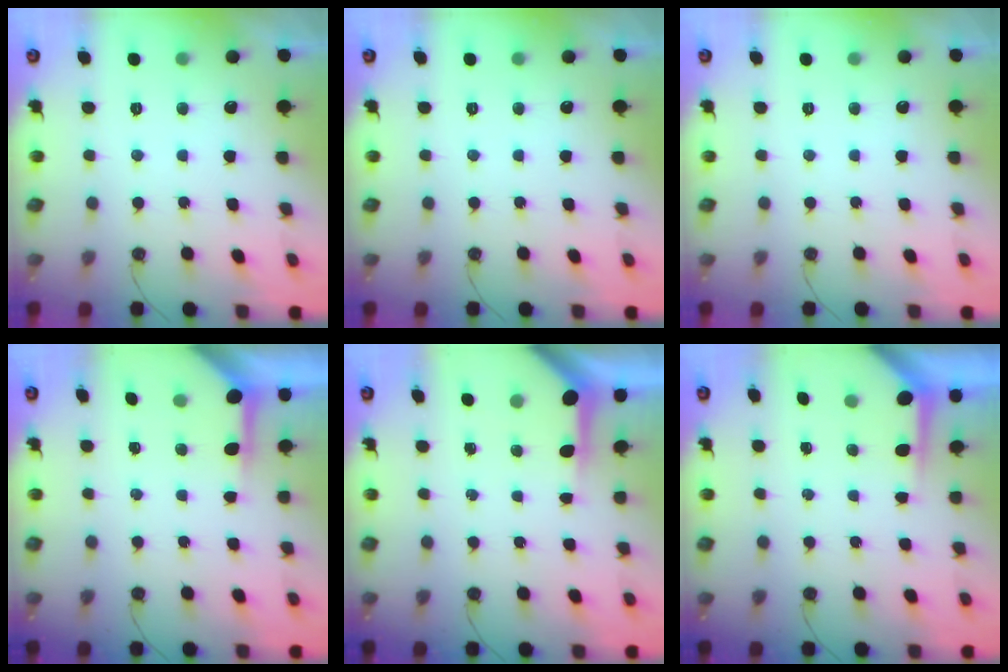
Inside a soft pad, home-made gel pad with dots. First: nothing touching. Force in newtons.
{"total": 0.0}
{"total": 0.0}
{"total": 3.9, "press": 3.9, "slide": 0.4}
{"total": 4.9, "press": 4.9, "slide": 0.4}
{"total": 3.8, "press": 3.8, "slide": 0.4}